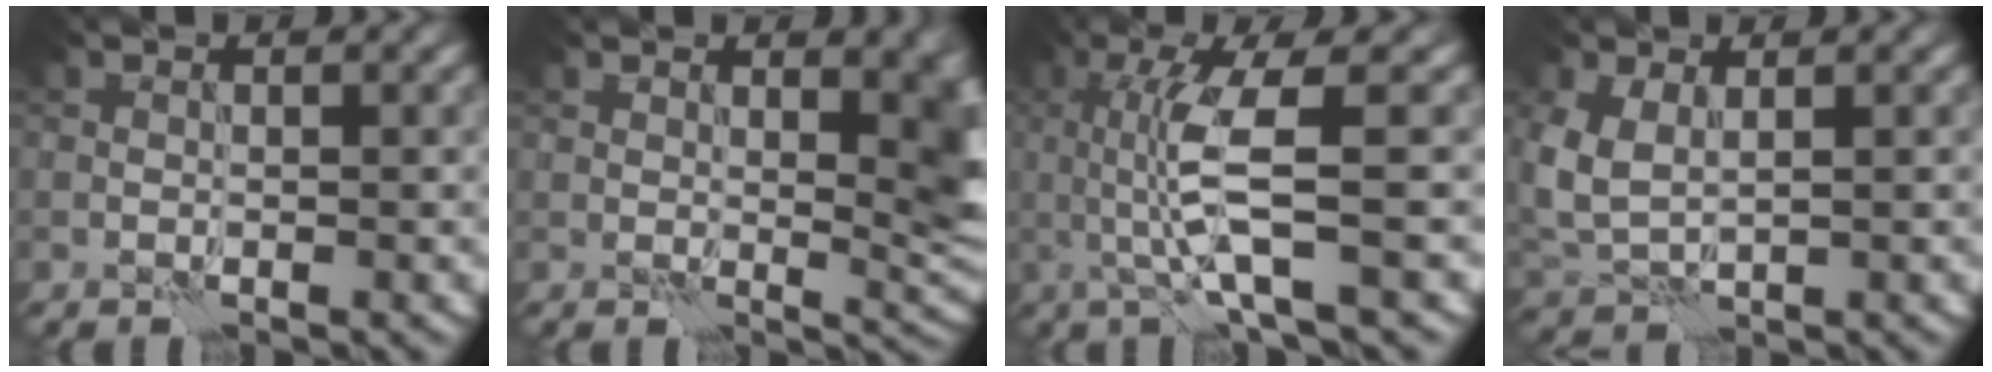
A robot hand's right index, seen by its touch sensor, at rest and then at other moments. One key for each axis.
{"total": 6.8, "fx": 1.7, "fy": 3.5, "fz": 5.5, "tx": -0.064, "ty": -0.008, "tz": 0.030}
{"total": 5.8, "fx": 0.3, "fy": 1.0, "fz": 5.7, "tx": -0.117, "ty": 0.000, "tz": 0.008}
{"total": 4.0, "fx": 1.1, "fy": 2.4, "fz": 3.0, "tx": -0.085, "ty": -0.002, "tz": 0.025}